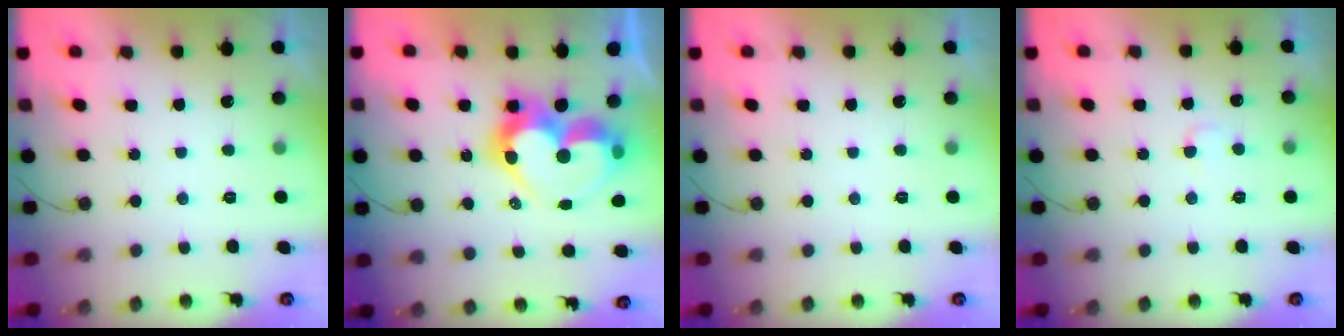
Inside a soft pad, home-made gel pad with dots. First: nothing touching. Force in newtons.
{"total": 16.2, "press": 16.2, "slide": 1.3}
{"total": 0.0}
{"total": 3.5, "press": 3.5, "slide": 0.3}